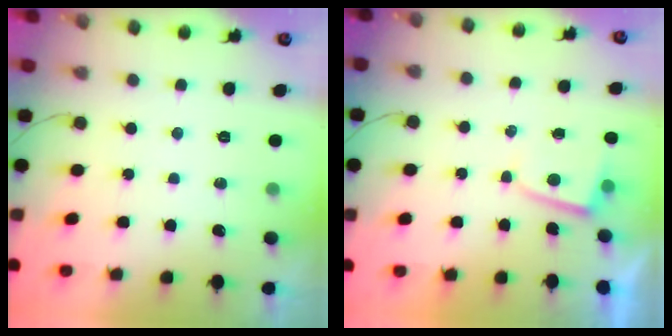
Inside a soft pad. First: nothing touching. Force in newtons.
{"total": 2.2, "press": 2.2, "slide": 0.4}